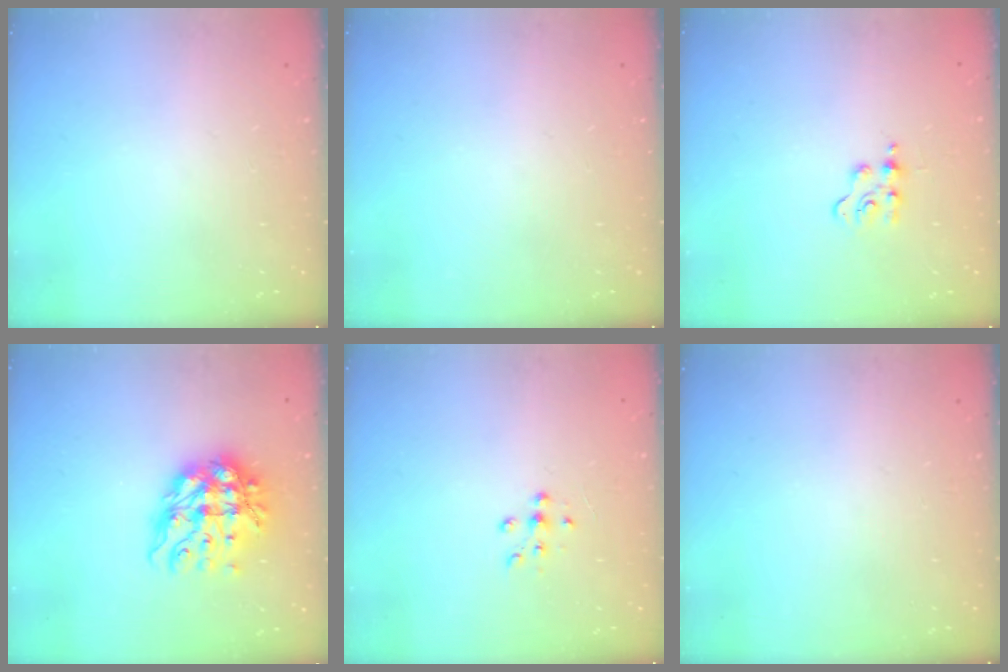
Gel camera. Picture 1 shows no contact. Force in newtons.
{"total": 0.0}
{"total": 5.7, "press": 5.6, "slide": 0.7}
{"total": 12.1, "press": 11.9, "slide": 1.7}
{"total": 5.7, "press": 5.7, "slide": 0.7}
{"total": 0.0}